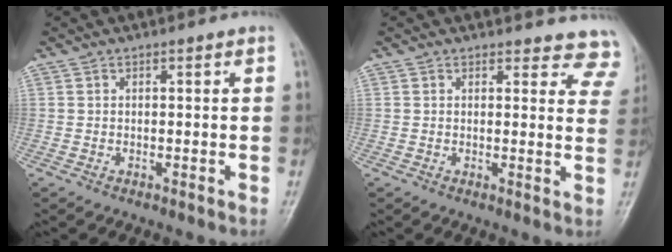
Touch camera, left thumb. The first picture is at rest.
{"total": 8.5, "force": [8.0, 3.0, -0.1], "torque": [0.060, -0.047, 0.047]}